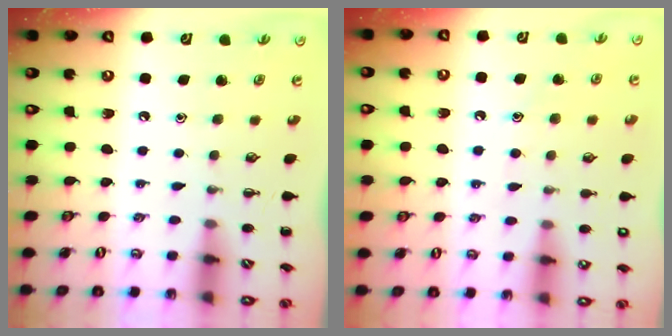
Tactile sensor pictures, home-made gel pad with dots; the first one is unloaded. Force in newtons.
{"total": 8.9, "press": 8.8, "slide": 1.3}